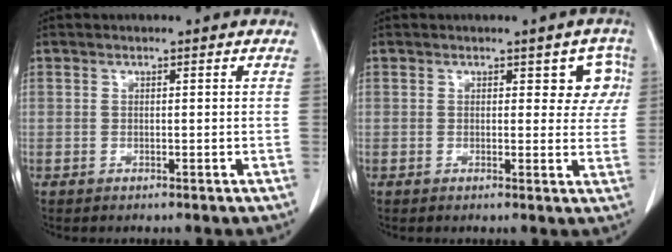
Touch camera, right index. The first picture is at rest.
{"total": 4.6, "force": [1.8, 2.7, 3.3], "torque": [-0.015, 0.007, 0.015]}